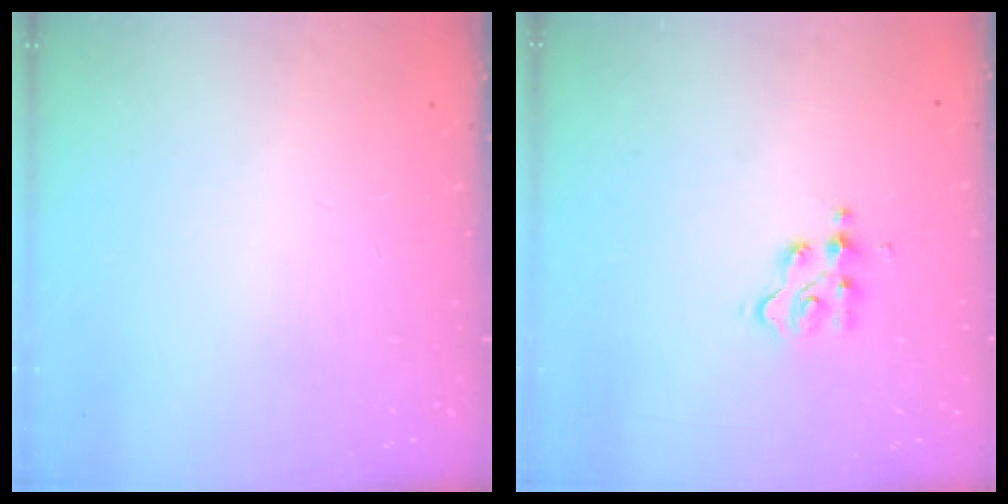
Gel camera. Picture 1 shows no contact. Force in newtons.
{"total": 3.3, "press": 3.3, "slide": 0.3}